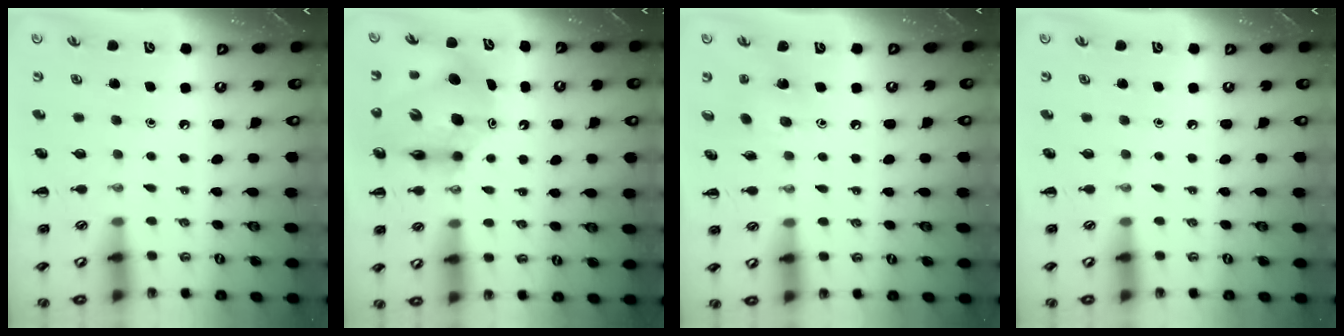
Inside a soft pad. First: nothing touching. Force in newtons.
{"total": 12.3, "press": 11.8, "slide": 3.6}
{"total": 2.9, "press": 2.8, "slide": 0.5}
{"total": 0.0}